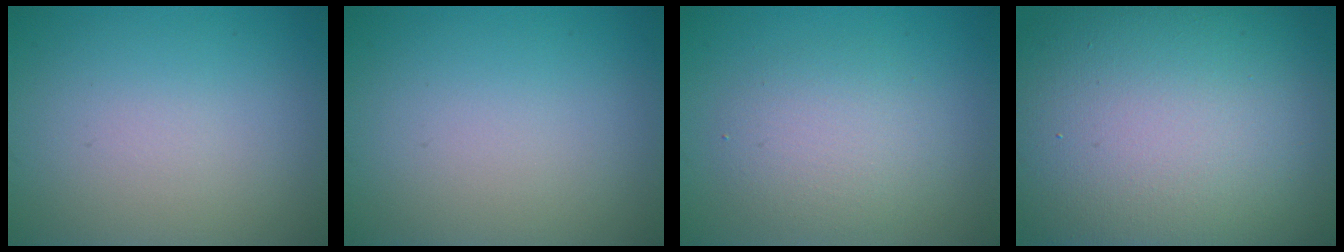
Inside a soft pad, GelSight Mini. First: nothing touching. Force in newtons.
{"total": 0.0}
{"total": 3.2, "press": 3.2, "slide": 0.1}
{"total": 19.9, "press": 19.9, "slide": 1.0}